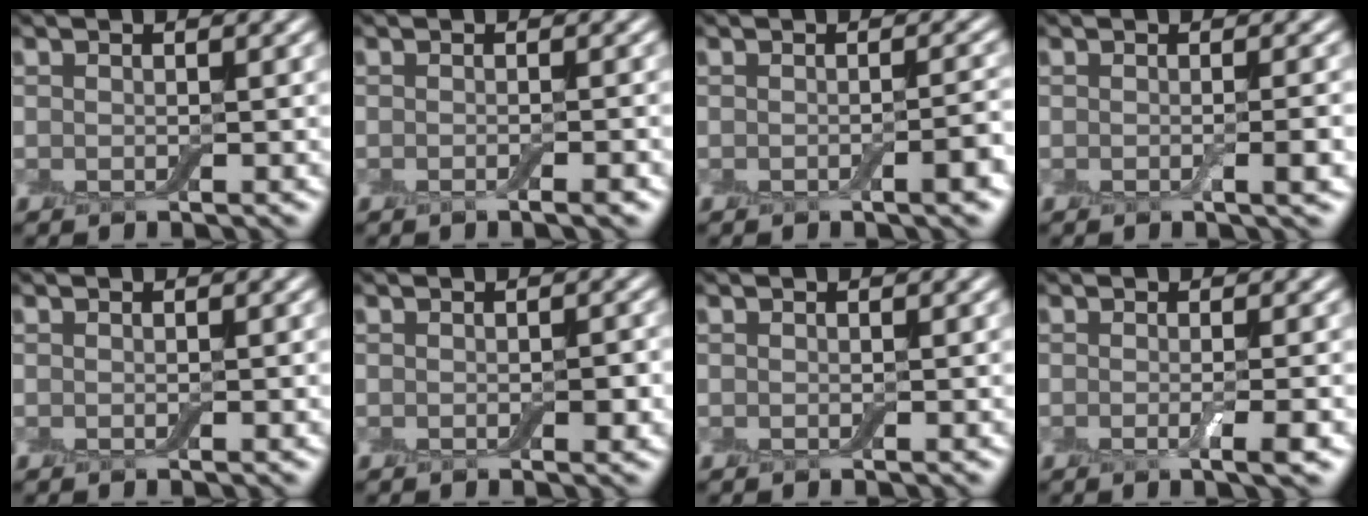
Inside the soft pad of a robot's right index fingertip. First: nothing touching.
{"total": 1.4, "force": [-0.6, 0.3, 1.2], "torque": [-0.012, -0.001, -0.011]}
{"total": 1.9, "force": [-0.6, 0.4, 1.7], "torque": [-0.019, 0.004, -0.010]}
{"total": 2.1, "force": [-0.4, 0.3, 2.0], "torque": [-0.027, -0.001, -0.008]}
{"total": 0.0}
{"total": 1.3, "force": [-0.2, 0.6, 1.2], "torque": [-0.016, -0.001, -0.001]}
{"total": 0.0}
{"total": 2.4, "force": [-0.5, 0.5, 2.3], "torque": [-0.030, -0.004, -0.010]}